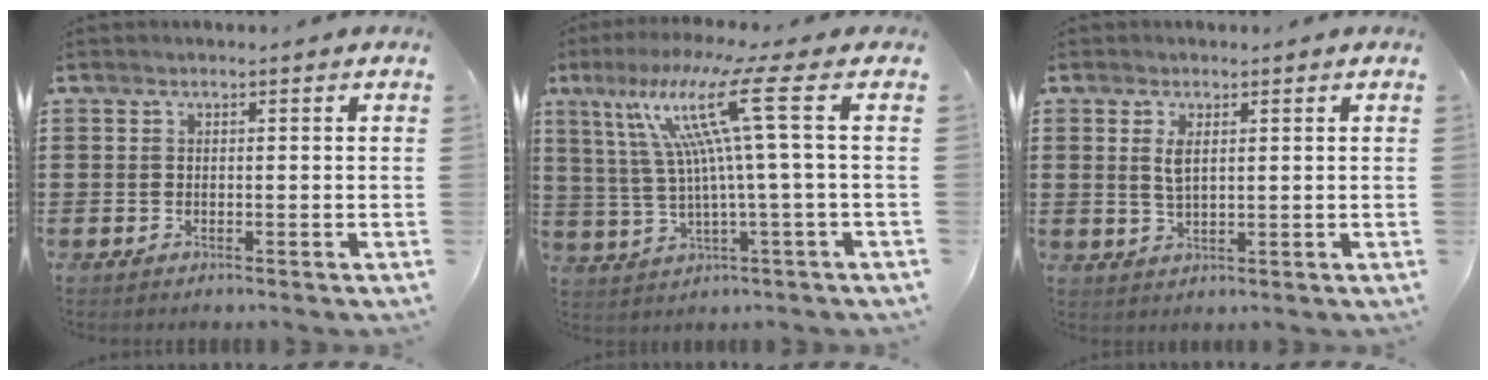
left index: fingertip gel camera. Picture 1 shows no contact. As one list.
[{"total": 13.5, "force": [4.2, -0.6, 12.8], "torque": [-0.272, -0.005, 0.049]}, {"total": 2.4, "force": [0.8, 1.0, 2.0], "torque": [-0.045, 0.005, 0.013]}]